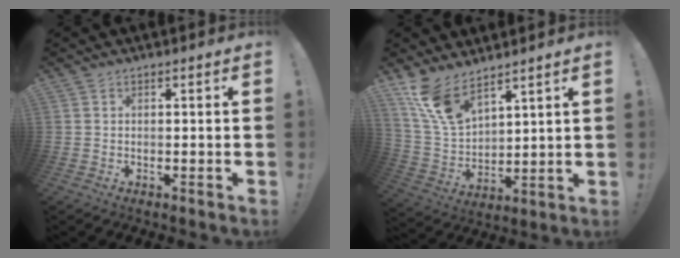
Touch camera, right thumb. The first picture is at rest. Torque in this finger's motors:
{"motor_torque": [0.15, 0.31, 0.26, 0.12, 0.11]}